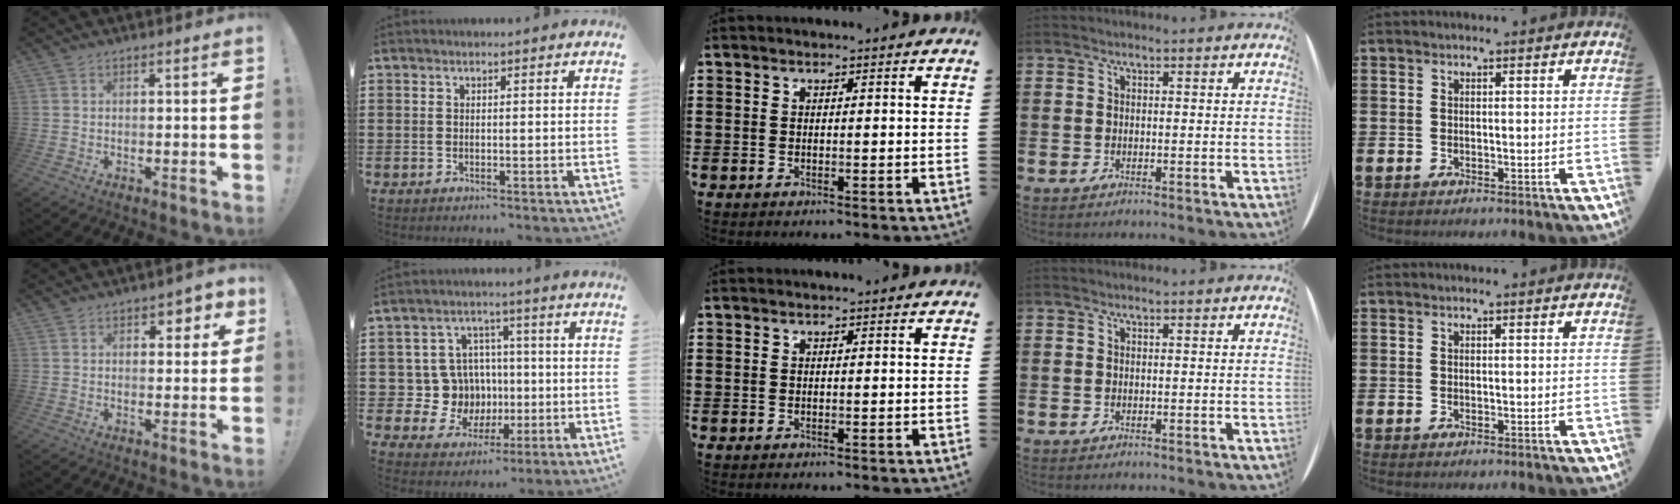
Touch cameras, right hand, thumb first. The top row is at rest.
{"thumb": {"total": 3.4, "force": [1.6, 2.3, 1.9], "torque": [-0.008, -0.009, 0.020]}, "index": {"total": 9.6, "force": [-0.1, 9.1, 3.0], "torque": [-0.090, 0.008, 0.010]}}